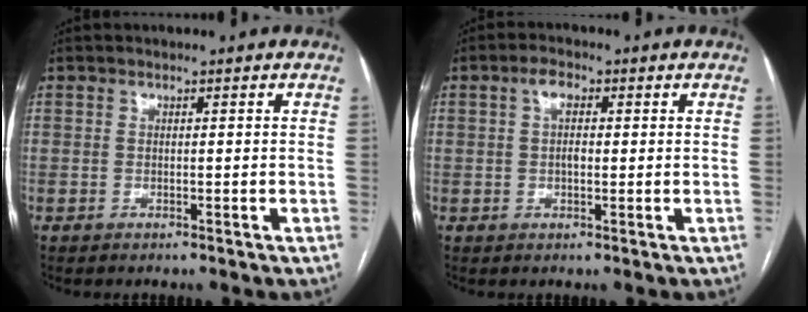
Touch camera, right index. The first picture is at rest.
{"total": 3.0, "force": [0.6, 1.7, 2.4], "torque": [-0.049, 0.015, 0.011]}